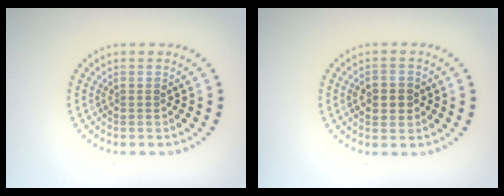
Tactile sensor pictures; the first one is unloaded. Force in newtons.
{"total": 2.5, "press": 2.5, "slide": 0.3}